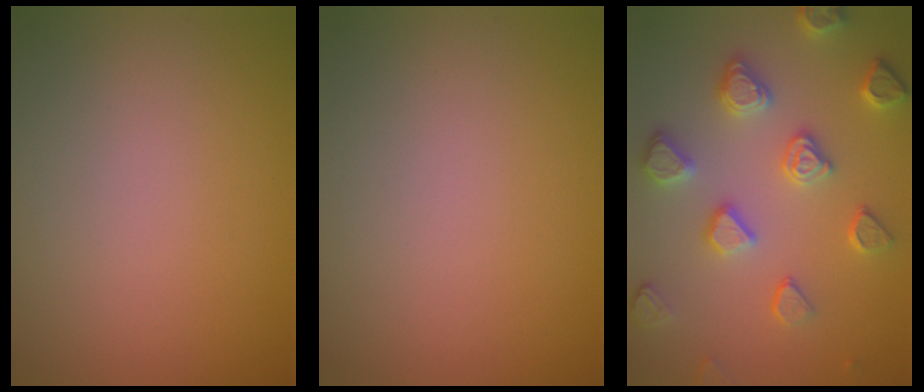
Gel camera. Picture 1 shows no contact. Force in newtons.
{"total": 0.0}
{"total": 4.6, "press": 4.1, "slide": 2.0}